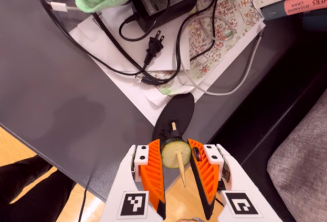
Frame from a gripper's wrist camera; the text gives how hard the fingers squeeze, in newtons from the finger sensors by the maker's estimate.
{"total": 10.5, "left": 10.0, "right": 11.0}